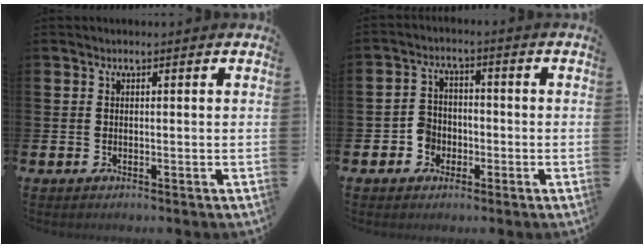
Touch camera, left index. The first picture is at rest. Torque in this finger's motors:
{"motor_torque": [0.50, 0.25, 0.06, 0.01]}